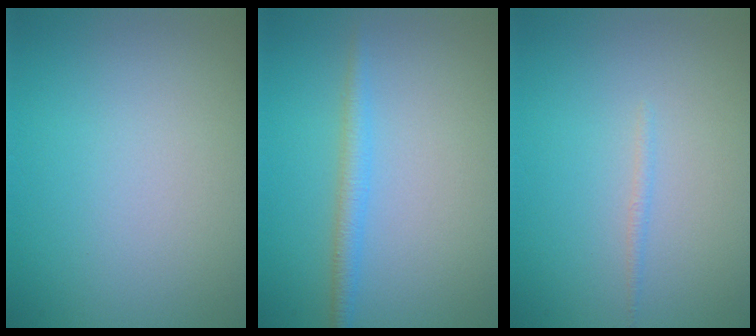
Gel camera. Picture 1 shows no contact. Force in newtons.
{"total": 1.9, "press": 1.9, "slide": 0.0}
{"total": 0.6, "press": 0.6, "slide": 0.1}